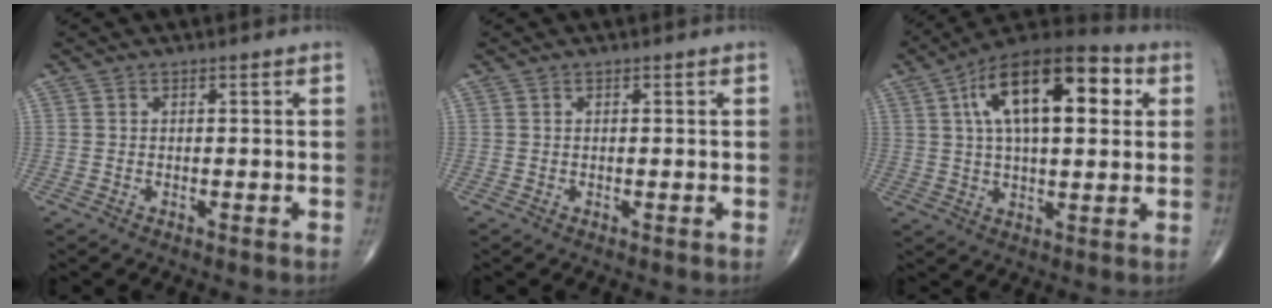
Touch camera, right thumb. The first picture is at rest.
{"total": 0.0}
{"total": 20.6, "force": [6.1, 9.3, 17.4], "torque": [-0.266, 0.017, 0.088]}